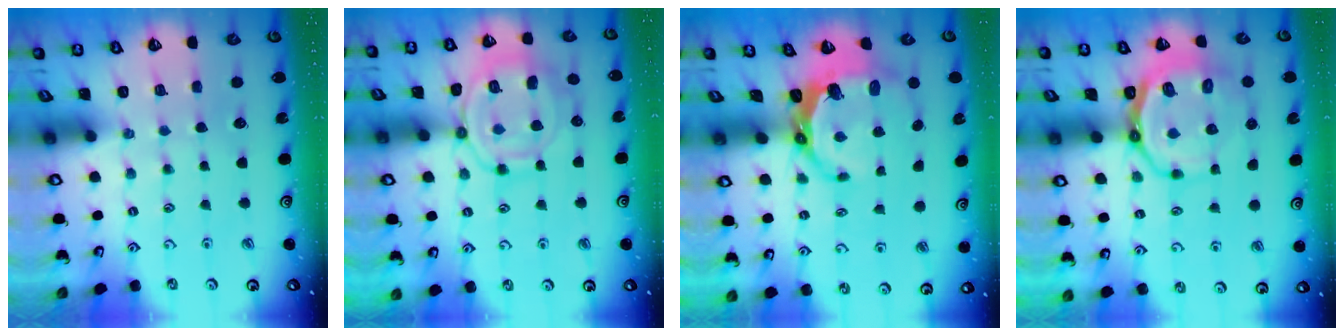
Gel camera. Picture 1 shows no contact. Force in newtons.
{"total": 14.5, "press": 14.5, "slide": 1.4}
{"total": 9.1, "press": 7.8, "slide": 4.7}
{"total": 12.7, "press": 12.3, "slide": 3.3}